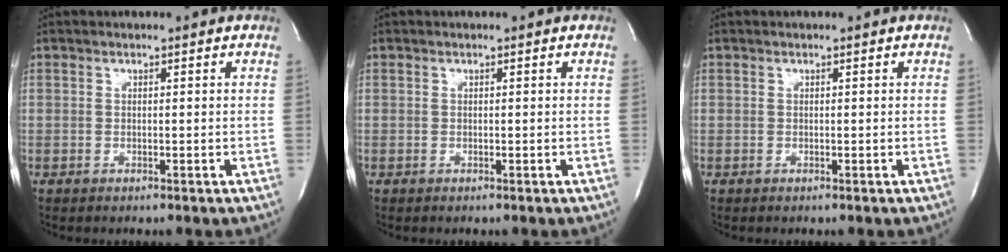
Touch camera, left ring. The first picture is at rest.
{"total": 0.0}
{"total": 0.0}